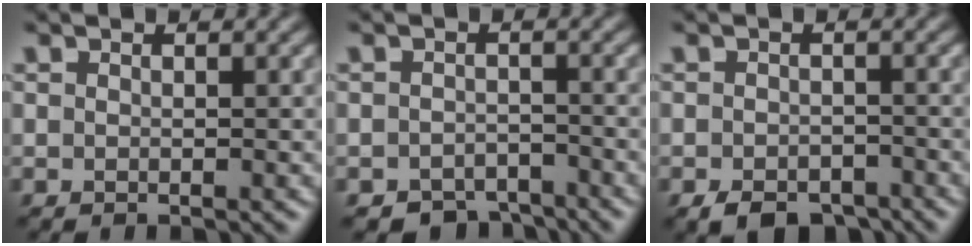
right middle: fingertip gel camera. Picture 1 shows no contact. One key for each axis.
{"total": 2.9, "fx": -2.6, "fy": 1.3, "fz": 0.3, "tx": 0.005, "ty": -0.003, "tz": -0.045}
{"total": 4.0, "fx": -3.0, "fy": 1.9, "fz": 1.8, "tx": -0.022, "ty": -0.008, "tz": -0.049}